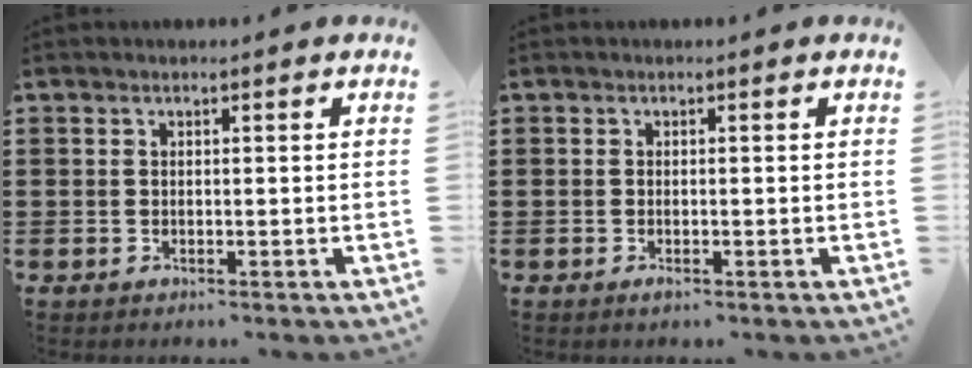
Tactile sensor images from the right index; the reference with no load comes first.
{"total": 0.5, "force": [-0.2, 0.1, 0.5], "torque": [-0.009, -0.004, -0.003]}